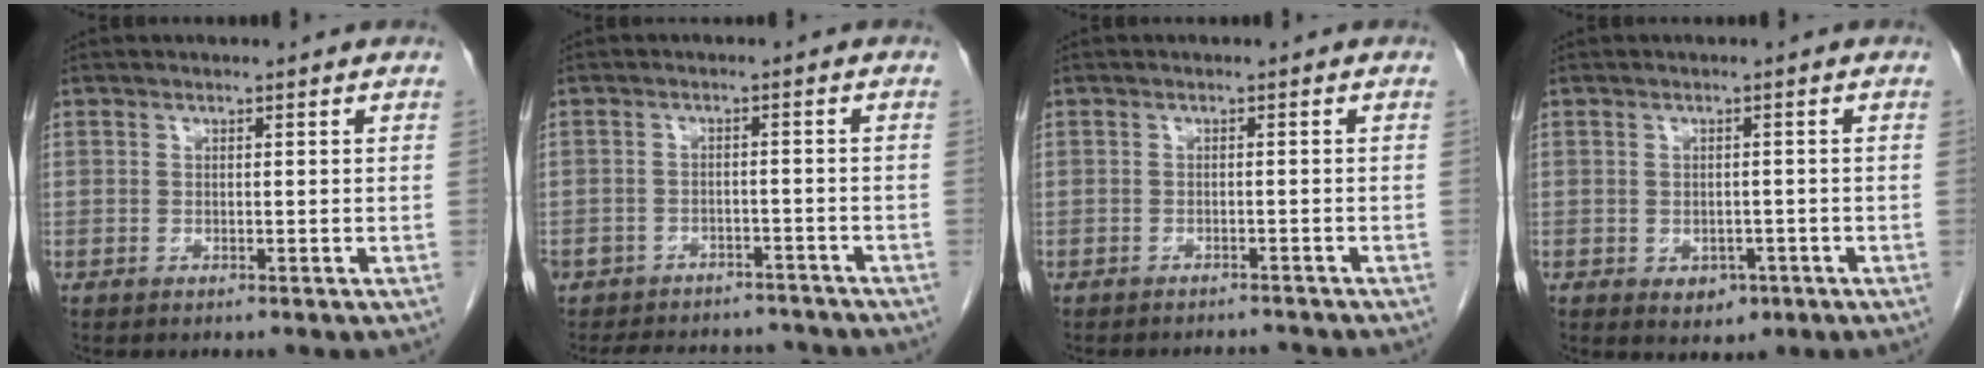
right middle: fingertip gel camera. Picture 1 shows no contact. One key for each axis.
{"total": 13.0, "fx": -11.6, "fy": 4.8, "fz": 3.3, "tx": -0.062, "ty": 0.013, "tz": -0.142}
{"total": 3.0, "fx": -3.0, "fy": 0.4, "fz": -0.1, "tx": 0.005, "ty": -0.005, "tz": -0.042}
{"total": 2.8, "fx": -1.2, "fy": 2.0, "fz": 1.6, "tx": -0.018, "ty": 0.000, "tz": -0.004}